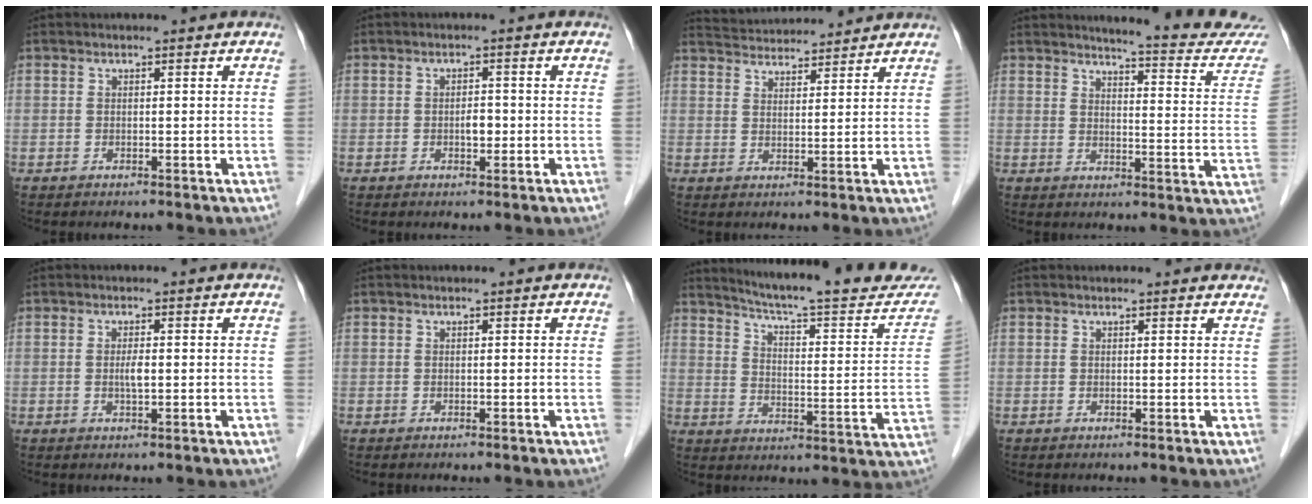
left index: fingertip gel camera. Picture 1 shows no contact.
{"total": 1.9, "force": [-0.4, 0.9, 1.6], "torque": [-0.024, 0.003, -0.007]}
{"total": 9.1, "force": [8.9, 0.9, 1.7], "torque": [-0.036, 0.030, 0.135]}
{"total": 15.5, "force": [15.0, -0.1, 3.9], "torque": [-0.044, -0.093, 0.158]}
{"total": 1.8, "force": [-0.1, 0.3, 1.7], "torque": [-0.036, 0.000, -0.001]}
{"total": 0.0}
{"total": 22.8, "force": [20.9, 1.8, 8.8], "torque": [-0.120, -0.063, 0.265]}
{"total": 4.3, "force": [4.0, 1.1, 1.0], "torque": [-0.008, 0.011, 0.032]}